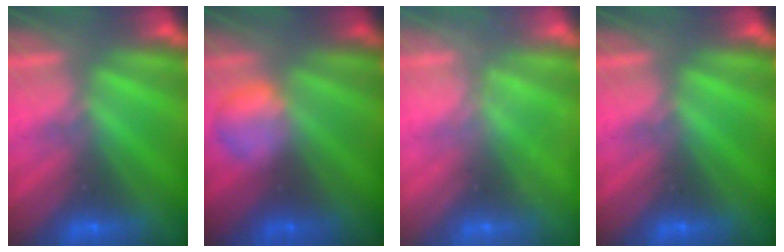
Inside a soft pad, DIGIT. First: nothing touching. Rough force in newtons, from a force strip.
{"total": 2.3}
{"total": 2.2}
{"total": 0.0}